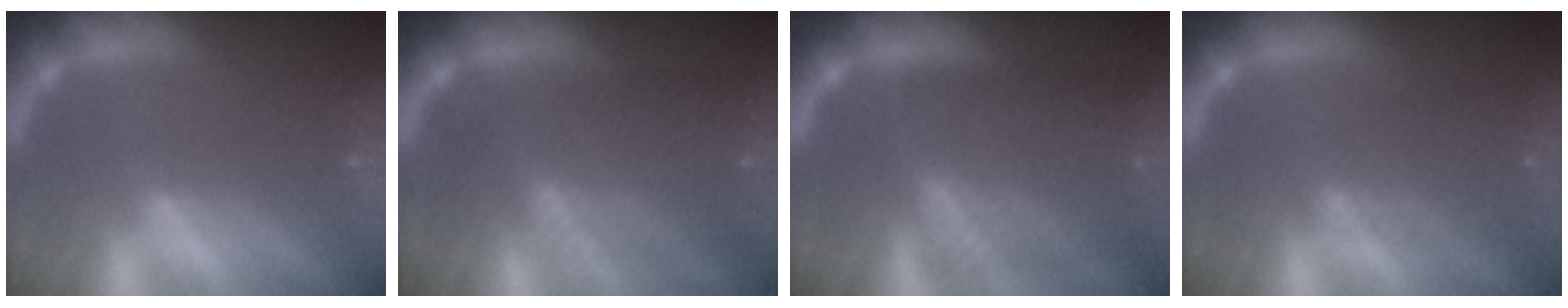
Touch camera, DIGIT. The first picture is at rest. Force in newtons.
{"total": 7.5}
{"total": 9.5}
{"total": 4.1}